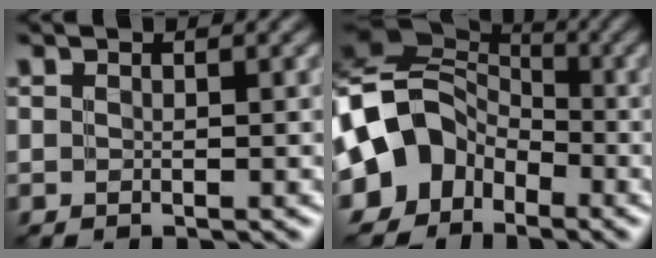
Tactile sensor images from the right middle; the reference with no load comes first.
{"total": 9.1, "force": [-3.7, 7.2, 4.1], "torque": [-0.078, 0.004, -0.092]}